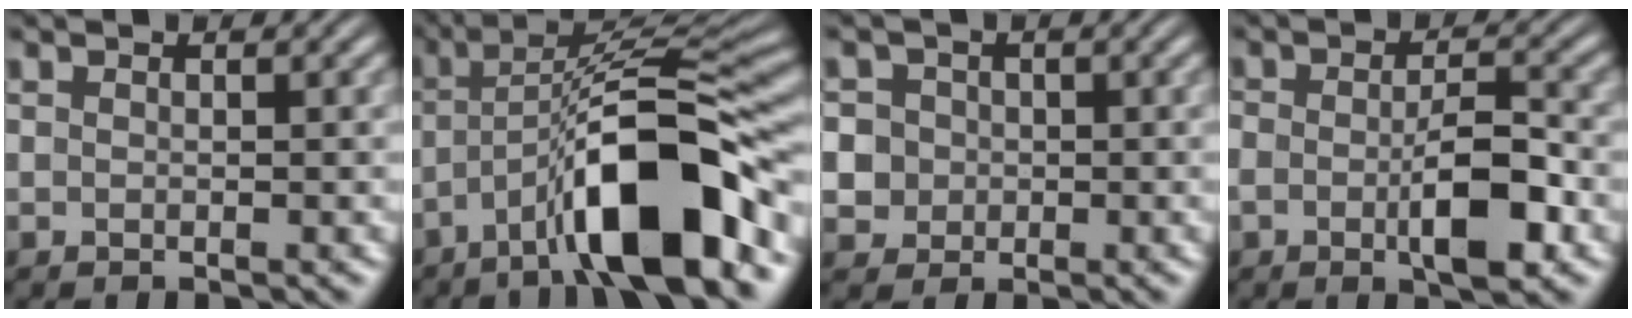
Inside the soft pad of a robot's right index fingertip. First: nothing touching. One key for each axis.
{"total": 10.3, "fx": -2.4, "fy": 3.2, "fz": 9.5, "tx": -0.149, "ty": 0.000, "tz": -0.034}
{"total": 6.7, "fx": -0.6, "fy": 6.4, "fz": 2.2, "tx": -0.066, "ty": -0.024, "tz": -0.007}
{"total": 5.5, "fx": -1.2, "fy": 2.8, "fz": 4.6, "tx": -0.085, "ty": -0.002, "tz": -0.027}